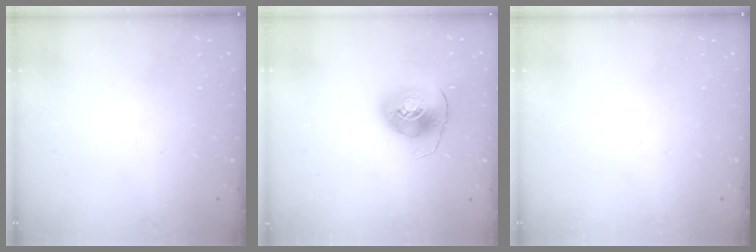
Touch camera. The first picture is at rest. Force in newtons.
{"total": 9.0, "press": 8.8, "slide": 1.5}
{"total": 0.0}